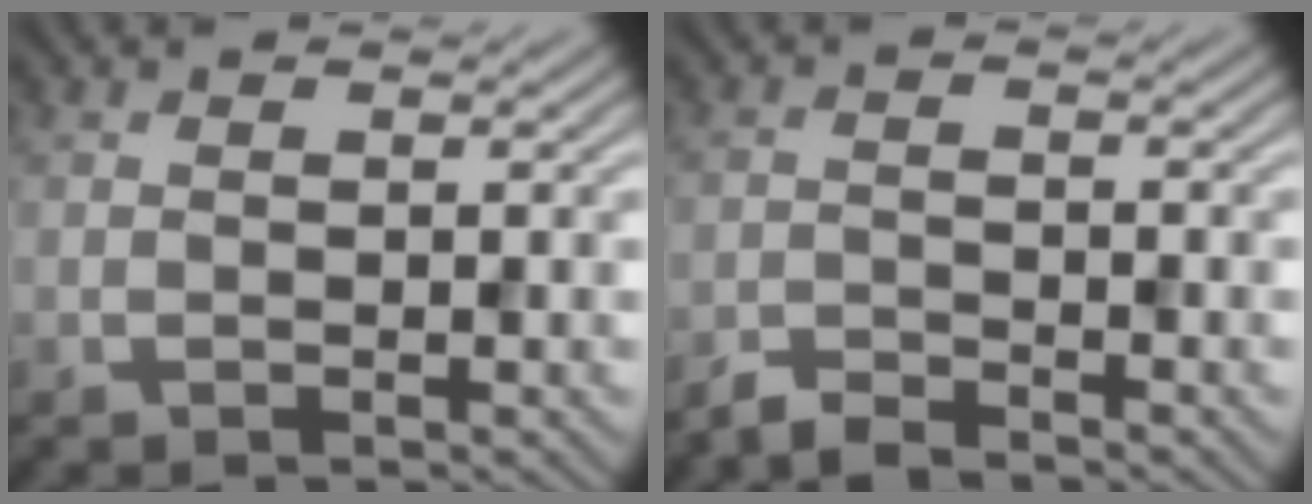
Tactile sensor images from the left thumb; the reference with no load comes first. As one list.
[{"total": 2.8, "force": [-2.7, 0.1, 0.7], "torque": [-0.014, -0.003, -0.058]}]